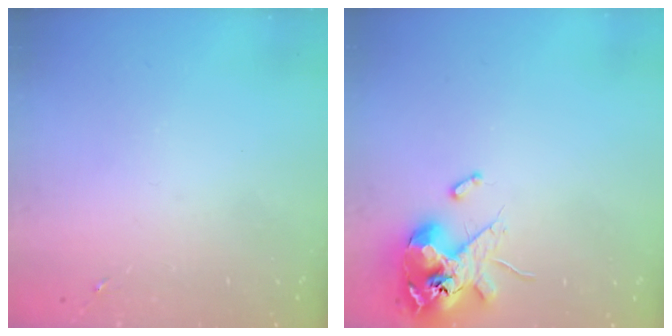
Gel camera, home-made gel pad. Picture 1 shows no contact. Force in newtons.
{"total": 13.1, "press": 12.9, "slide": 2.2}